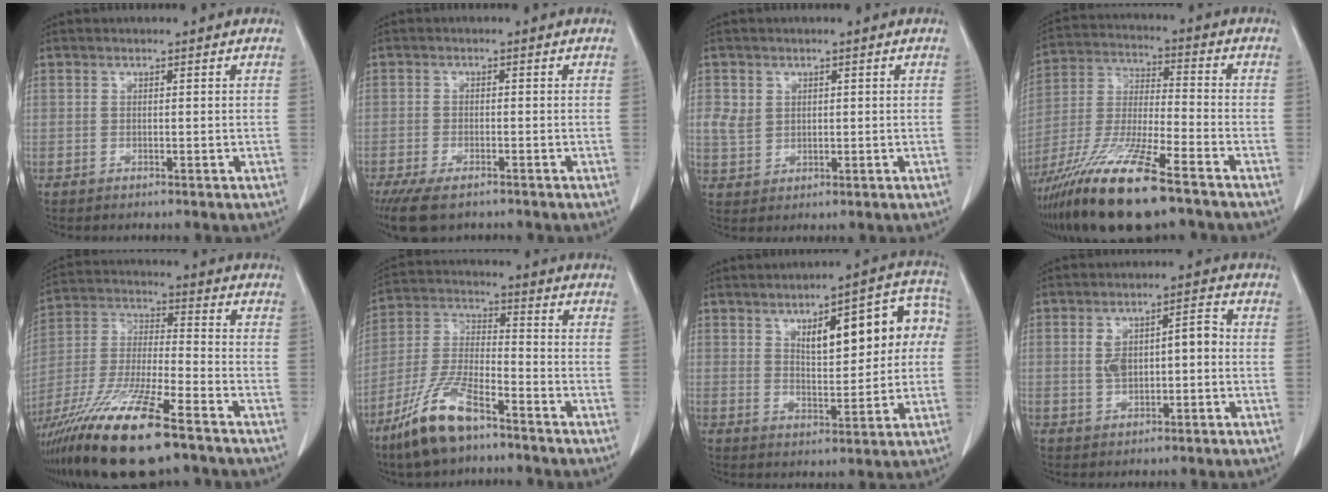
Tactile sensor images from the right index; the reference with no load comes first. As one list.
[{"total": 6.4, "force": [-4.8, 2.2, 3.7], "torque": [-0.061, -0.011, -0.075]}, {"total": 3.7, "force": [1.1, 3.2, 1.7], "torque": [-0.033, 0.005, 0.028]}, {"total": 18.0, "force": [-12.0, 2.2, 13.2], "torque": [-0.282, -0.044, -0.224]}, {"total": 19.6, "force": [-13.0, 2.9, 14.4], "torque": [-0.305, -0.043, -0.240]}, {"total": 12.1, "force": [-8.2, 3.1, 8.4], "torque": [-0.184, -0.016, -0.158]}, {"total": 13.5, "force": [3.2, 4.9, 12.2], "torque": [-0.154, 0.037, 0.047]}, {"total": 6.6, "force": [0.0, 2.8, 6.0], "torque": [-0.110, 0.027, 0.002]}]